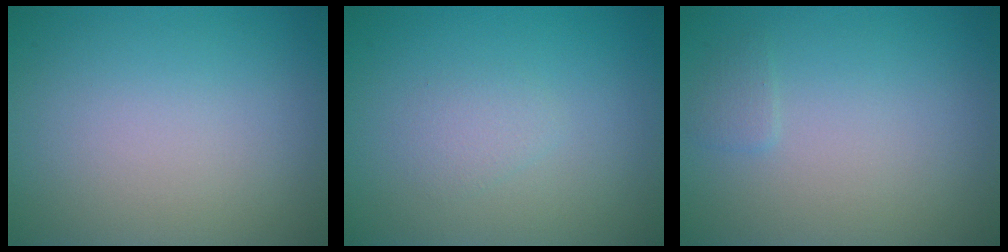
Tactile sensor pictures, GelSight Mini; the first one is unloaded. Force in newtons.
{"total": 1.1, "press": 1.1, "slide": 0.1}
{"total": 0.8, "press": 0.8, "slide": 0.0}